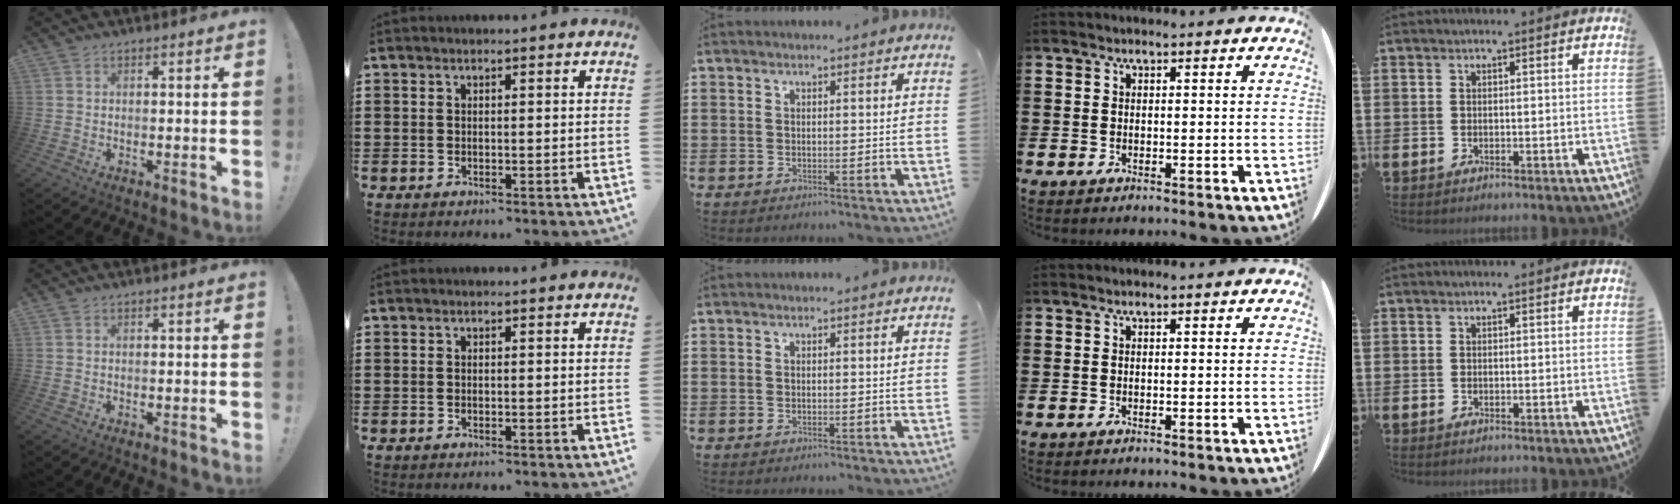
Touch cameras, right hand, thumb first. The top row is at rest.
{}